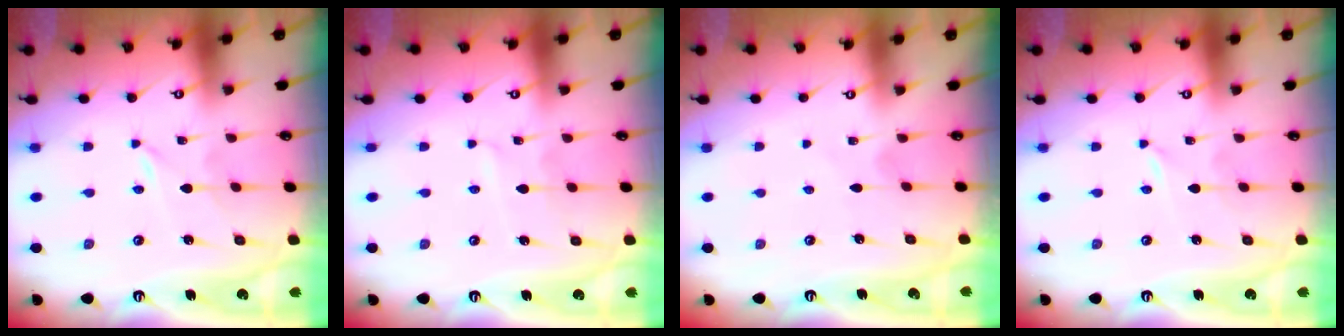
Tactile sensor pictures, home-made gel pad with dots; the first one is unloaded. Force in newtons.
{"total": 2.5, "press": 2.5, "slide": 0.3}
{"total": 2.2, "press": 2.2, "slide": 0.3}
{"total": 0.0}